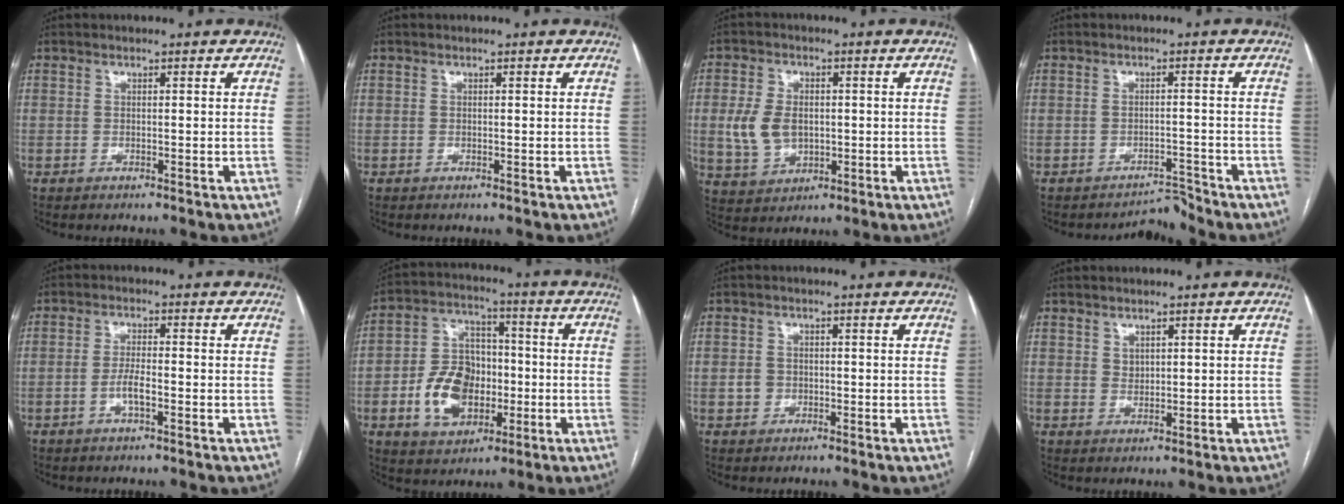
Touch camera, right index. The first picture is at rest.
{"total": 0.0}
{"total": 7.4, "force": [-0.1, 5.3, 5.3], "torque": [-0.117, 0.010, 0.009]}
{"total": 2.8, "force": [-2.6, -0.1, -0.9], "torque": [0.021, 0.003, -0.035]}
{"total": 3.3, "force": [-1.2, 0.6, 3.0], "torque": [-0.058, 0.002, -0.024]}
{"total": 12.3, "force": [-3.1, 8.5, 8.4], "torque": [-0.176, 0.022, -0.046]}
{"total": 1.9, "force": [-0.5, 1.7, 0.6], "torque": [-0.009, 0.006, -0.006]}
{"total": 1.5, "force": [0.8, 1.1, 0.6], "torque": [-0.006, -0.005, 0.017]}